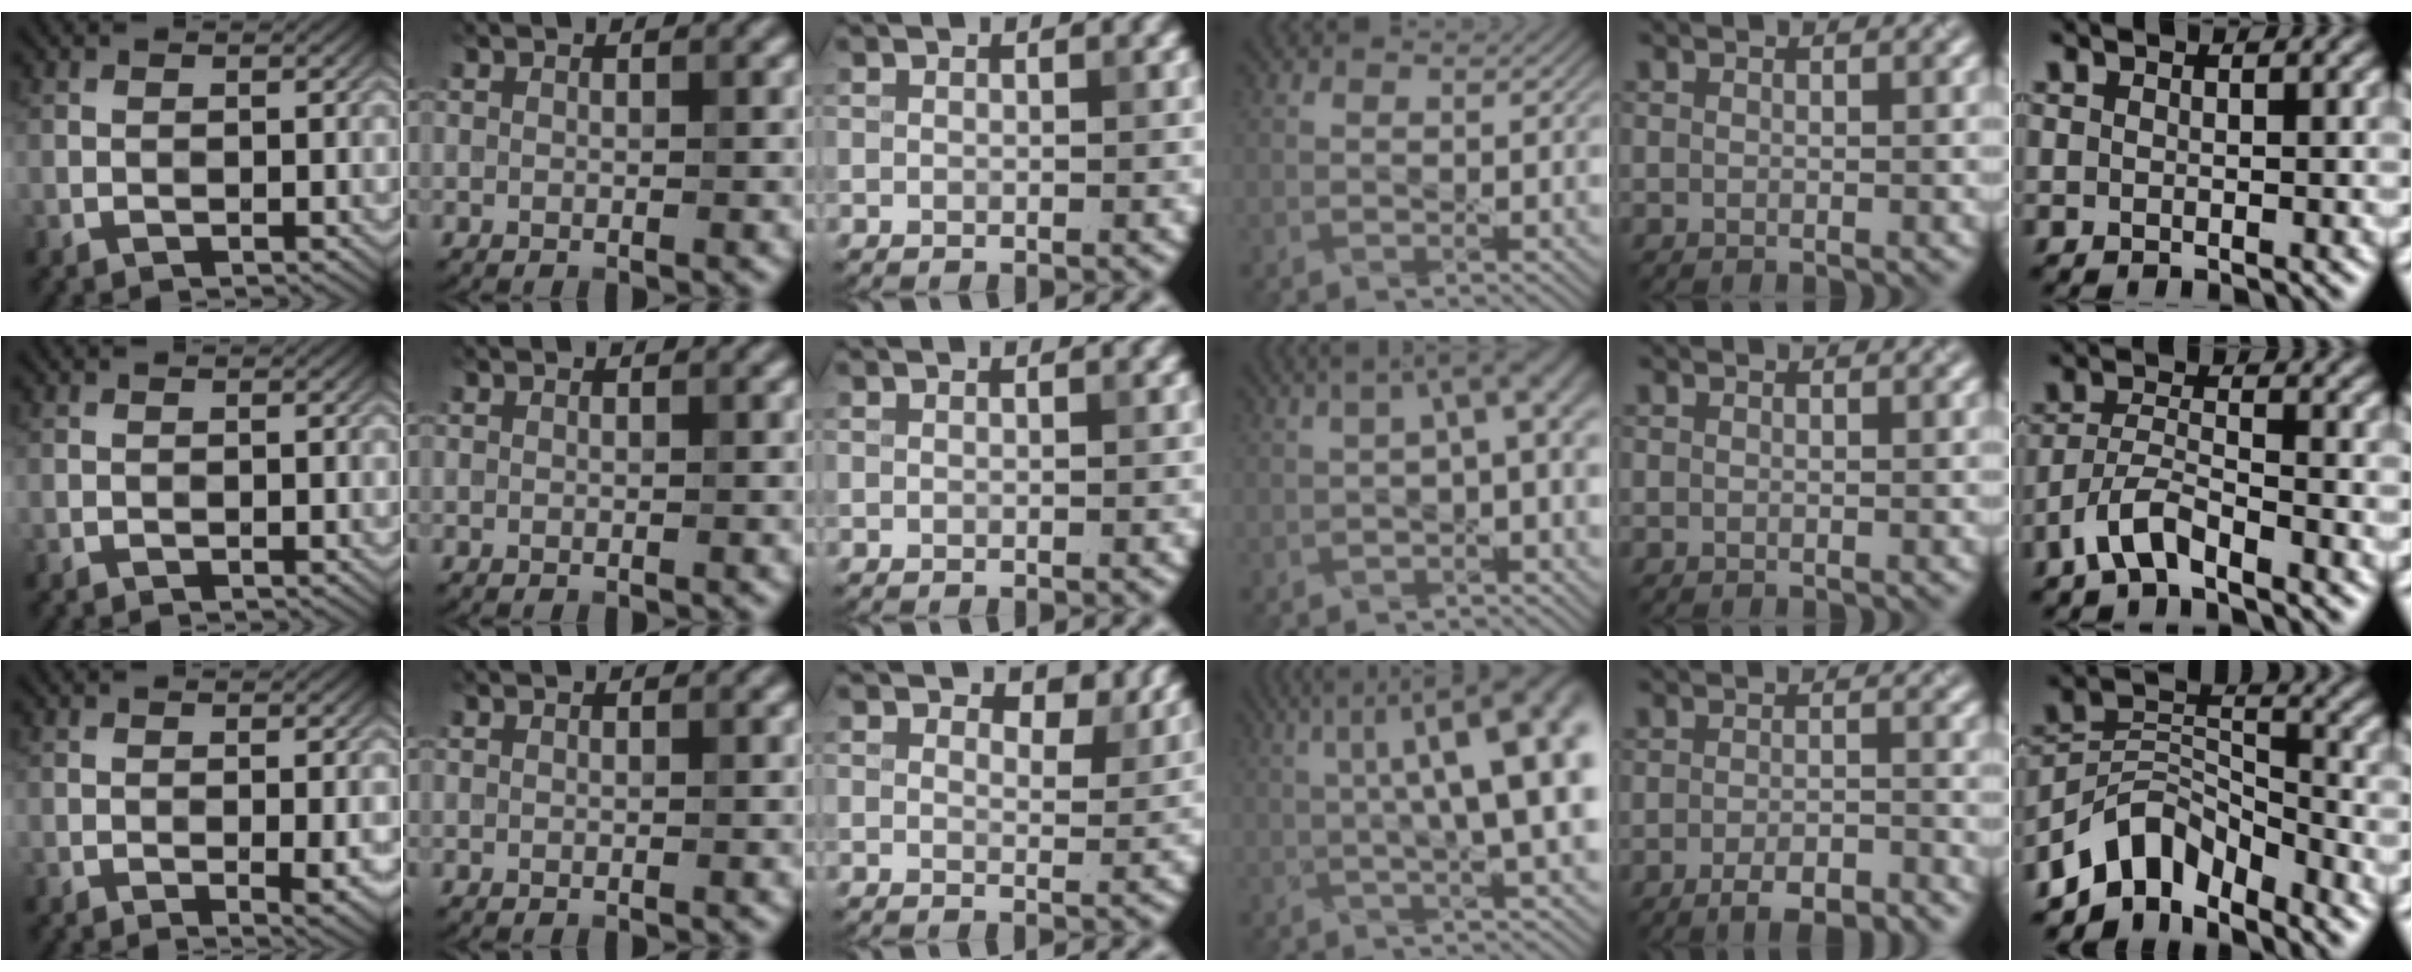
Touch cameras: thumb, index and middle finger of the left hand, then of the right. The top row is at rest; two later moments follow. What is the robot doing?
{"motion": "pour", "object": "sugar"}